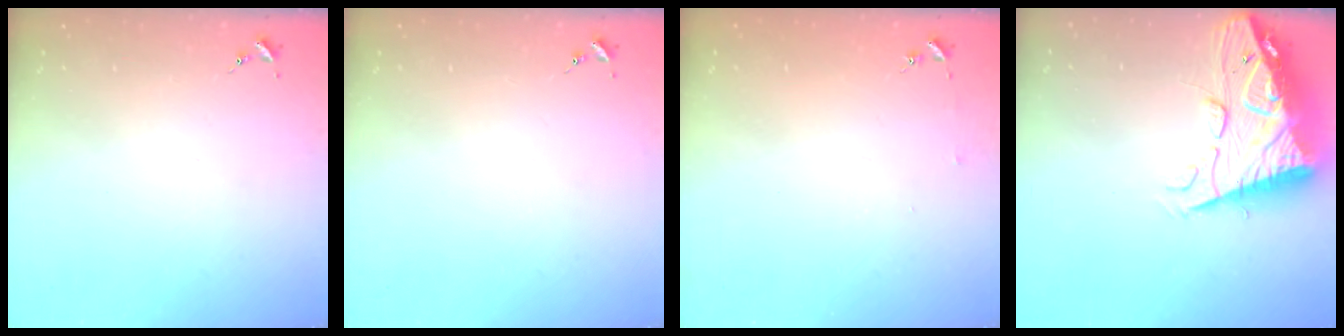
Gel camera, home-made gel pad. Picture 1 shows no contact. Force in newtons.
{"total": 0.0}
{"total": 2.5, "press": 2.5, "slide": 0.2}
{"total": 17.9, "press": 17.8, "slide": 1.7}